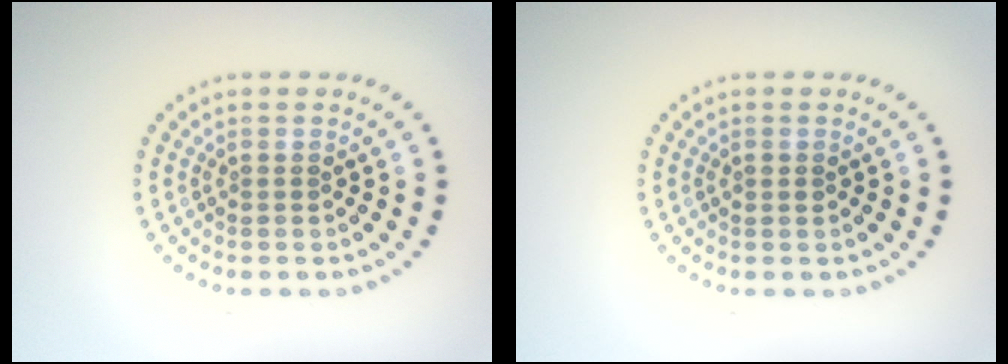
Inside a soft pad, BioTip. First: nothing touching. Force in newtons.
{"total": 0.8, "press": 0.8, "slide": 0.3}